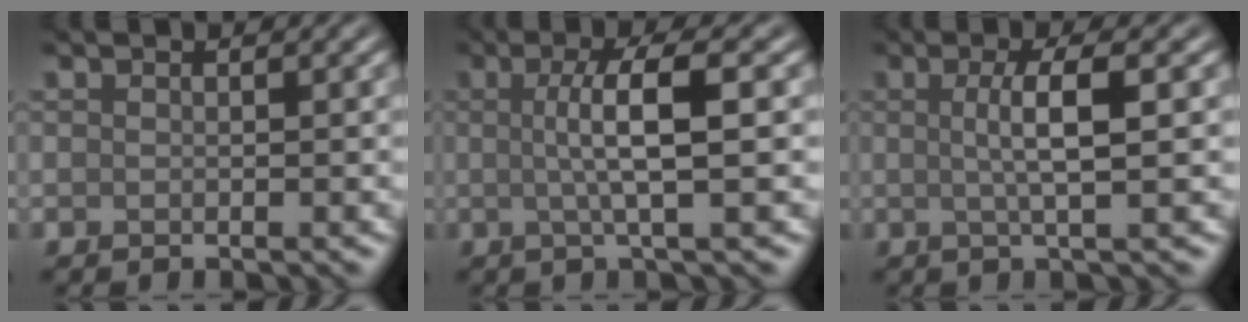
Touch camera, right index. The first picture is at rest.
{"total": 4.9, "force": [0.3, 1.0, 4.8], "torque": [-0.081, 0.005, 0.001]}
{"total": 3.8, "force": [0.3, 0.8, 3.7], "torque": [-0.060, 0.004, 0.001]}